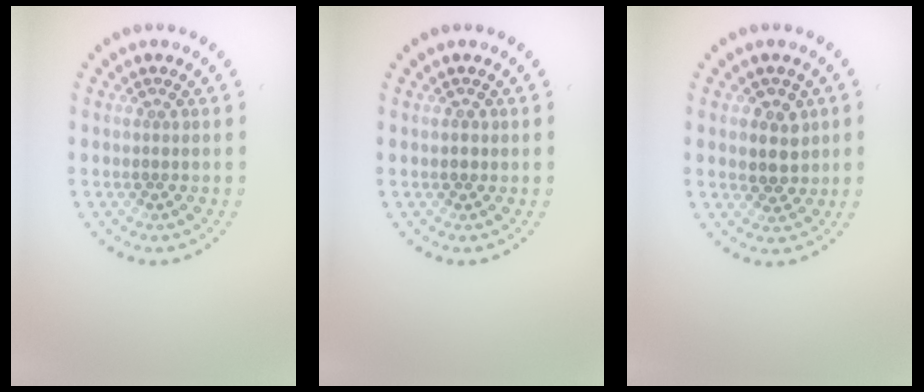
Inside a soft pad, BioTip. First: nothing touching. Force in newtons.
{"total": 1.1, "press": 1.1, "slide": 0.1}
{"total": 2.9, "press": 2.8, "slide": 0.8}